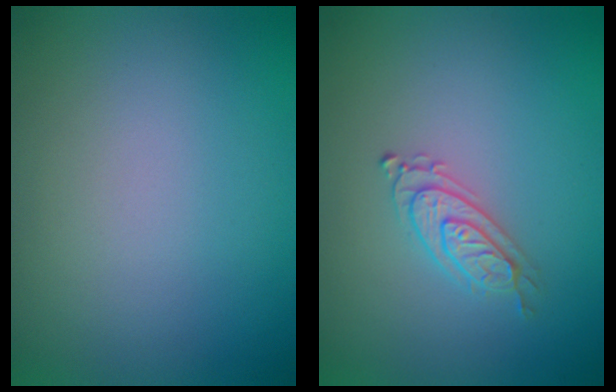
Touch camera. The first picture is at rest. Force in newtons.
{"total": 2.2, "press": 2.0, "slide": 0.8}